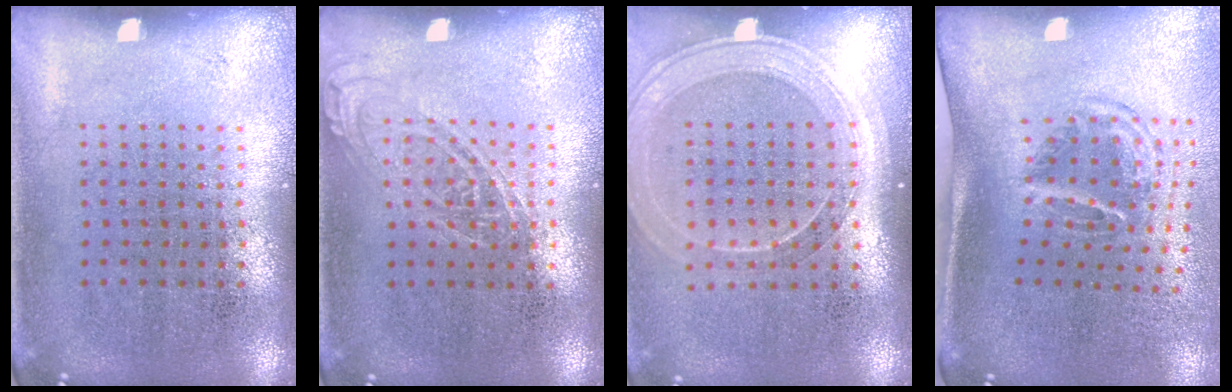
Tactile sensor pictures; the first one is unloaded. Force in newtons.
{"total": 0.8, "press": 0.8, "slide": 0.1}
{"total": 1.7, "press": 1.6, "slide": 0.7}
{"total": 1.9, "press": 1.2, "slide": 1.5}